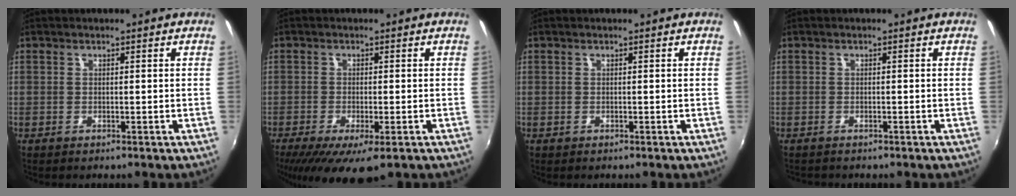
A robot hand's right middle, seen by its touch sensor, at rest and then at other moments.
{"total": 9.6, "force": [-5.7, 2.5, 7.3], "torque": [-0.148, -0.038, -0.088]}
{"total": 0.0}
{"total": 1.1, "force": [-1.0, 0.4, 0.2], "torque": [-0.009, 0.000, -0.014]}